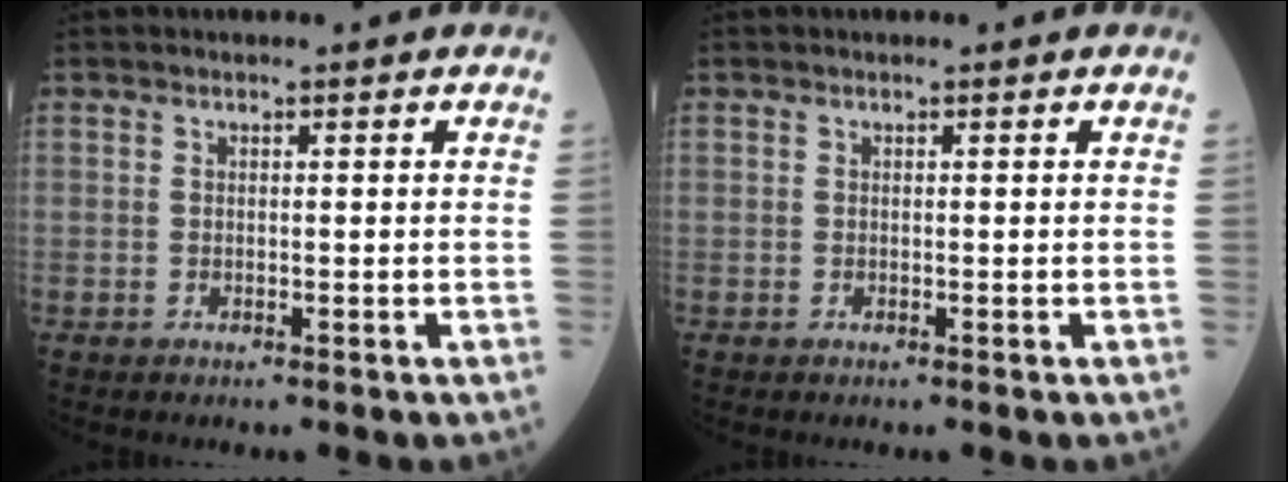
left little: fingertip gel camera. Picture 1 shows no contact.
{"total": 0.0}